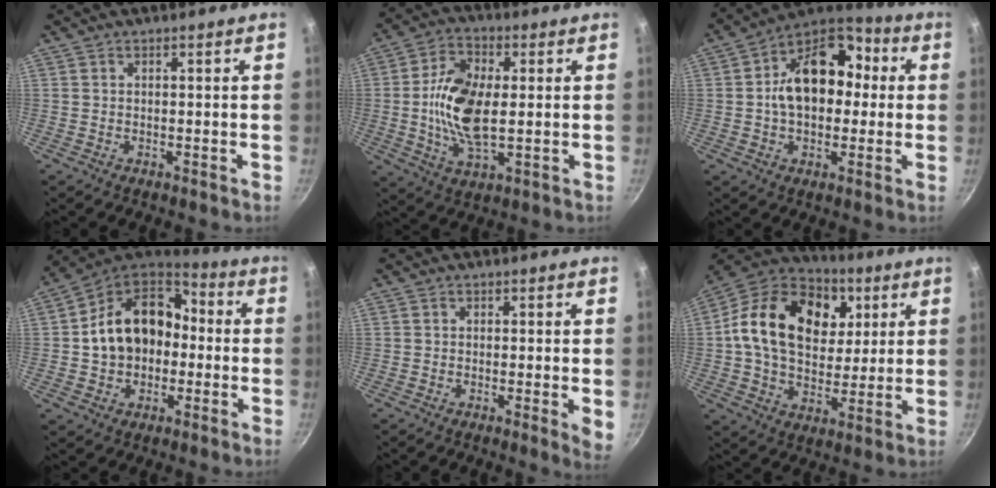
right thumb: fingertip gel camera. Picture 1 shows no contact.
{"total": 13.2, "force": [0.4, 7.0, 11.2], "torque": [-0.209, 0.007, 0.004]}
{"total": 17.2, "force": [1.2, 12.1, 12.2], "torque": [-0.151, 0.041, 0.002]}
{"total": 18.4, "force": [-0.3, 14.0, 12.0], "torque": [-0.183, 0.052, -0.015]}
{"total": 3.7, "force": [-0.3, 0.8, 3.6], "torque": [-0.042, -0.010, -0.007]}
{"total": 23.9, "force": [6.1, 17.0, 15.6], "torque": [-0.246, 0.007, 0.093]}